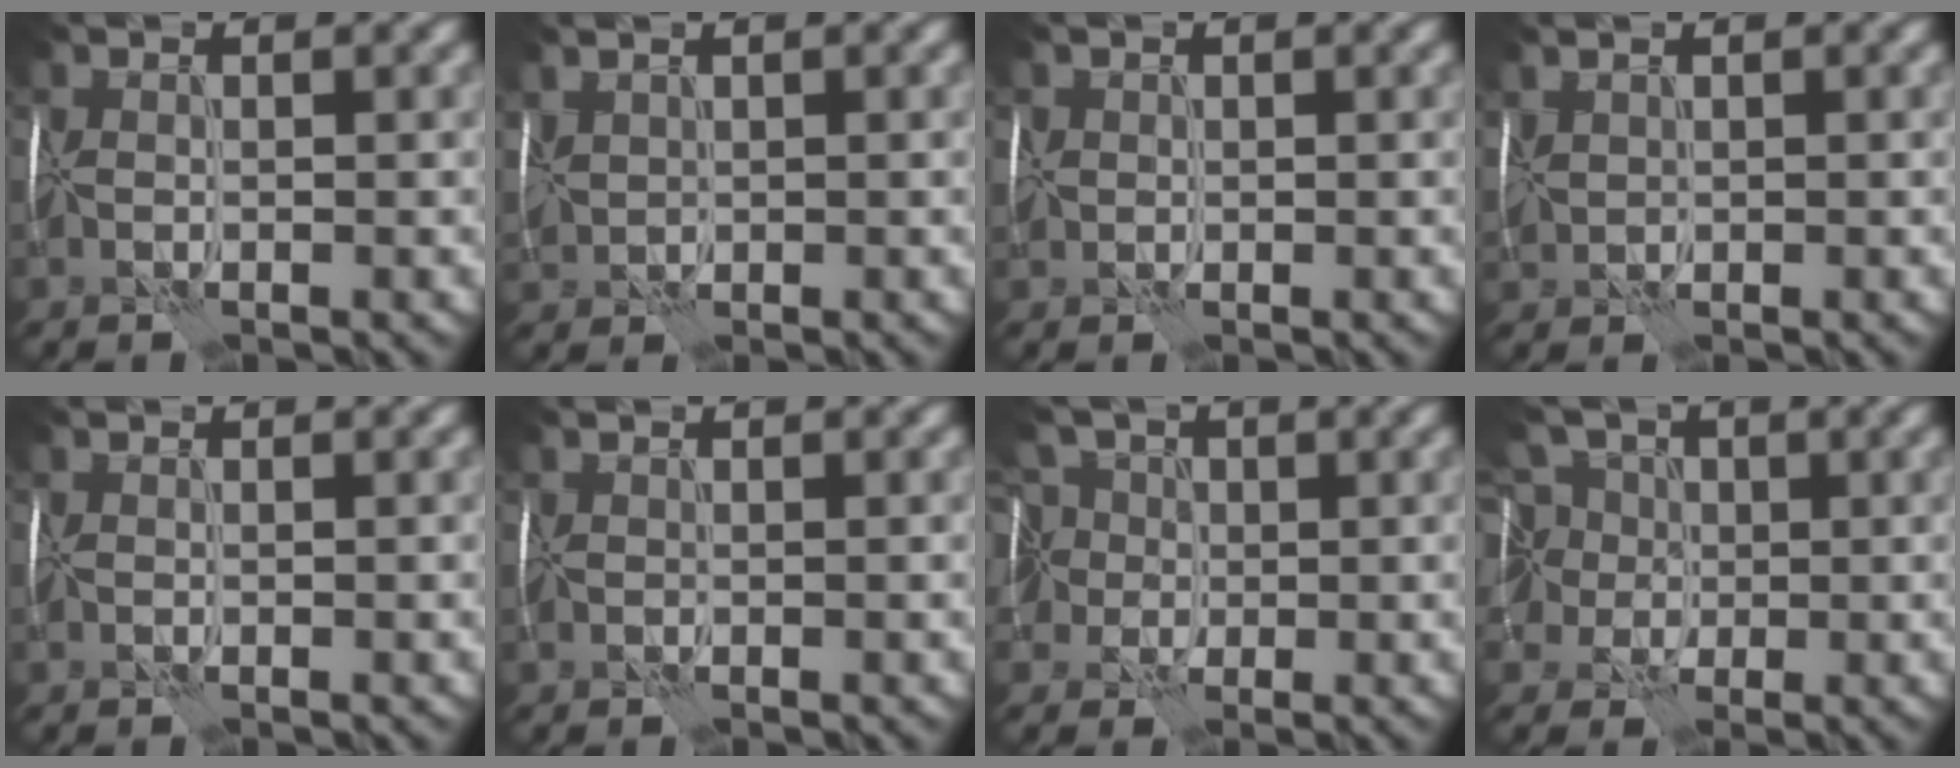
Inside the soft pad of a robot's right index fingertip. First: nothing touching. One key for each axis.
{"total": 2.1, "fx": 1.0, "fy": 1.4, "fz": 1.3, "tx": -0.041, "ty": 0.007, "tz": 0.023}
{"total": 1.2, "fx": 0.1, "fy": 1.2, "fz": 0.1, "tx": -0.002, "ty": 0.001, "tz": 0.001}
{"total": 1.7, "fx": 0.8, "fy": 1.1, "fz": 0.9, "tx": -0.032, "ty": 0.007, "tz": 0.020}
{"total": 0.0}
{"total": 0.0}
{"total": 8.4, "fx": 2.0, "fy": 6.4, "fz": 5.1, "tx": -0.085, "ty": 0.030, "tz": -0.011}
{"total": 9.4, "fx": 2.4, "fy": 7.3, "fz": 5.5, "tx": -0.087, "ty": 0.030, "tz": -0.006}